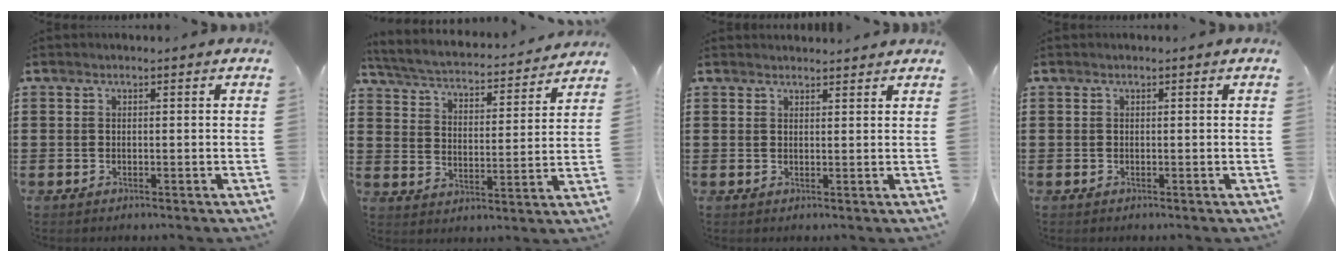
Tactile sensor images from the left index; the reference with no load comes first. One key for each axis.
{"total": 3.3, "fx": 3.1, "fy": 0.2, "fz": 0.9, "tx": -0.038, "ty": -0.027, "tz": 0.044}
{"total": 1.5, "fx": 1.5, "fy": 0.2, "fz": 0.0, "tx": -0.004, "ty": 0.001, "tz": 0.029}
{"total": 0.0}